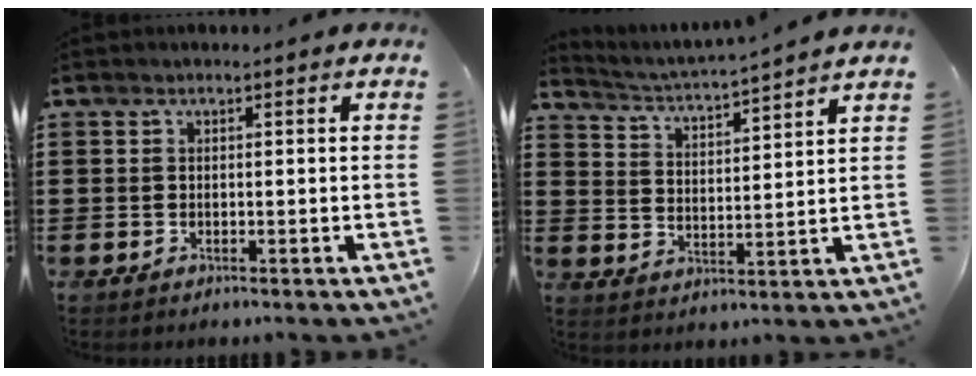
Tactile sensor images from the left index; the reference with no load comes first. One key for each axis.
{"total": 3.4, "fx": 3.2, "fy": -0.8, "fz": 0.4, "tx": -0.028, "ty": -0.030, "tz": 0.050}